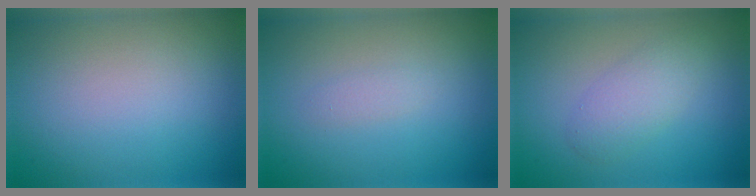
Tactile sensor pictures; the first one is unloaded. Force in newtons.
{"total": 0.8, "press": 0.8, "slide": 0.0}
{"total": 2.6, "press": 2.6, "slide": 0.2}